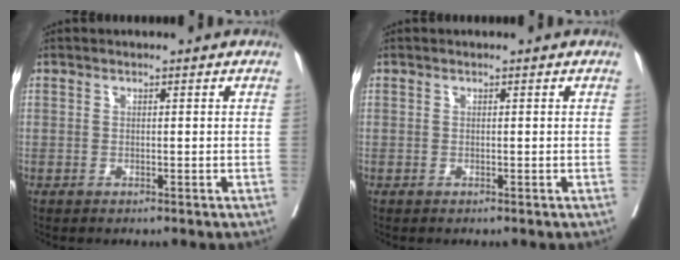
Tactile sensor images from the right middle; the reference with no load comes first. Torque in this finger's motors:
{"motor_torque": [0.00, 0.00, 0.00, 0.00]}